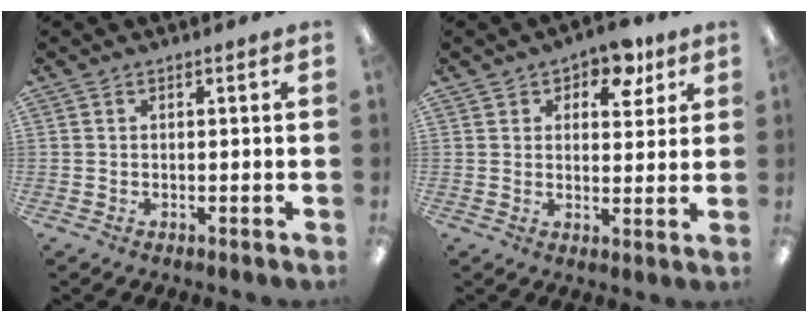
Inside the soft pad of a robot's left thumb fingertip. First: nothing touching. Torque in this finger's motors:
{"motor_torque": [-0.14, 0.26, 0.01, -0.15, 0.03]}